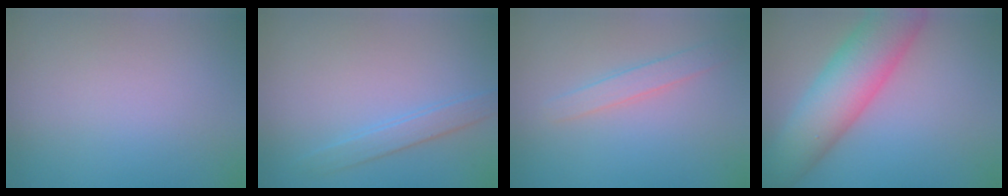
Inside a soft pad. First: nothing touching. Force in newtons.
{"total": 1.9, "press": 1.9, "slide": 0.1}
{"total": 1.8, "press": 1.8, "slide": 0.0}
{"total": 8.4, "press": 8.4, "slide": 0.5}